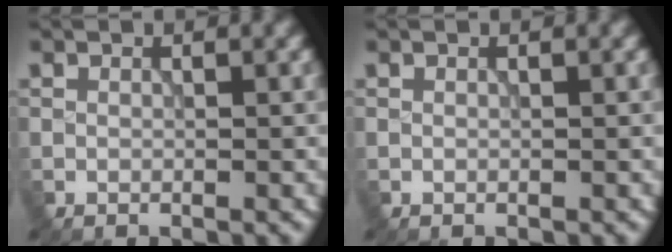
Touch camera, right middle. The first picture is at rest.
{"total": 0.0}